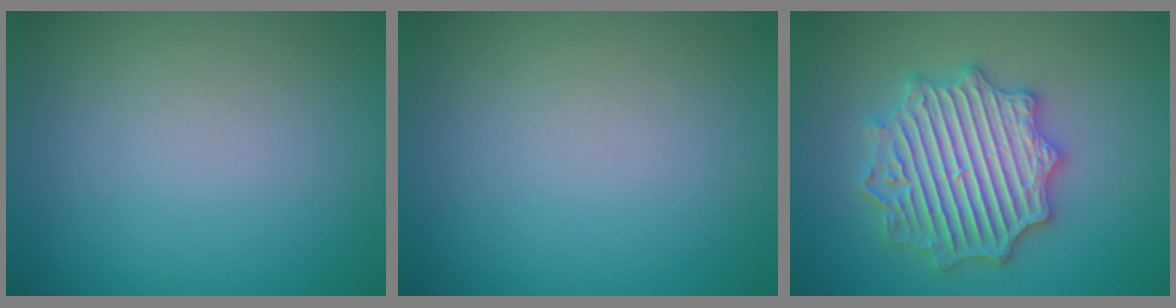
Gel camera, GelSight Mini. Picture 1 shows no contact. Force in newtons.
{"total": 0.0}
{"total": 6.8, "press": 6.7, "slide": 1.1}